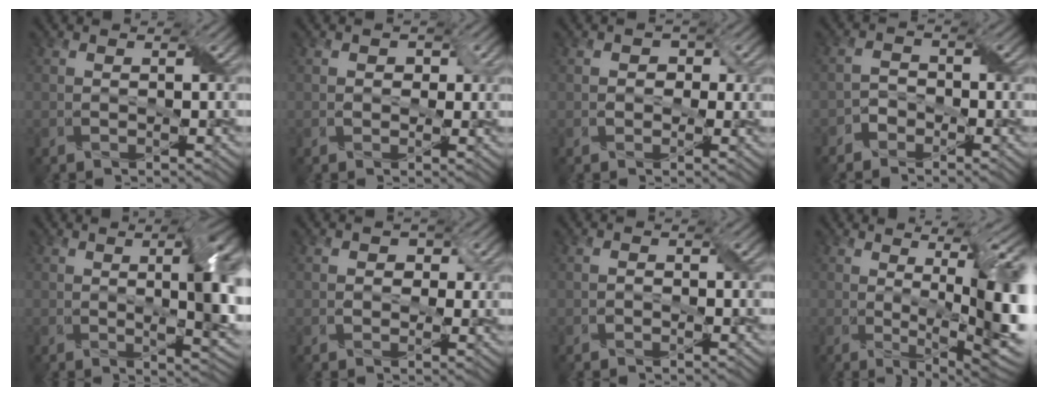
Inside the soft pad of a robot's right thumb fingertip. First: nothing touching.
{"total": 1.9, "force": [0.3, 1.6, 1.0], "torque": [-0.017, -0.001, 0.001]}
{"total": 2.2, "force": [0.2, 2.0, 0.9], "torque": [-0.013, 0.005, -0.002]}
{"total": 2.2, "force": [-1.7, 1.3, 0.5], "torque": [-0.013, 0.008, -0.040]}
{"total": 10.1, "force": [1.1, 3.5, 9.5], "torque": [-0.123, 0.003, 0.018]}
{"total": 2.4, "force": [0.4, 2.0, 1.2], "torque": [-0.019, 0.001, 0.001]}
{"total": 0.8, "force": [-0.4, 0.5, 0.4], "torque": [-0.008, 0.002, -0.008]}
{"total": 11.6, "force": [0.8, 3.0, 11.2], "torque": [-0.158, 0.002, 0.016]}